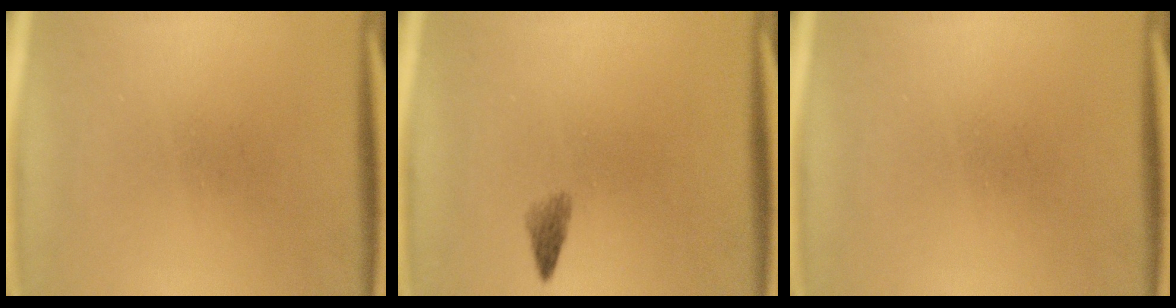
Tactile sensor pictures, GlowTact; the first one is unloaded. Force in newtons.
{"total": 1.5}
{"total": 0.0}